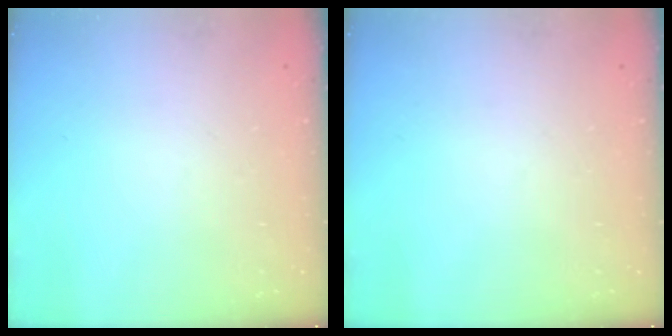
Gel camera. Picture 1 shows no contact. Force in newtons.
{"total": 0.0}